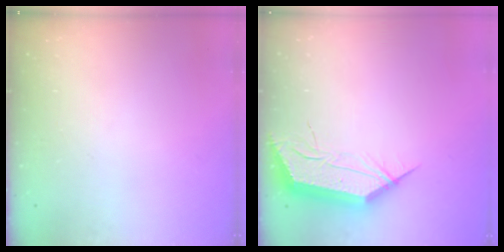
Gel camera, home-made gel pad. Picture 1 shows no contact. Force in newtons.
{"total": 13.9, "press": 13.9, "slide": 0.7}